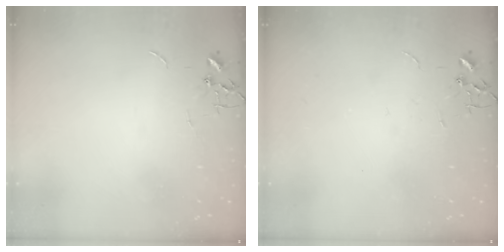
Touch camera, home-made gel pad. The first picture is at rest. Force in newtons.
{"total": 0.0}